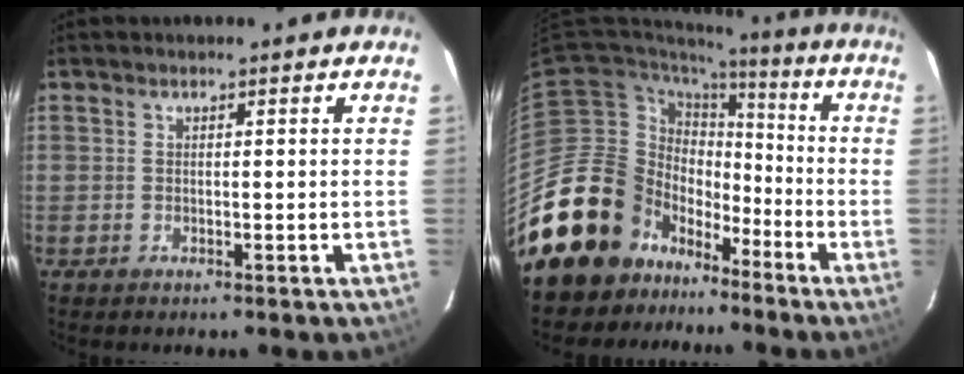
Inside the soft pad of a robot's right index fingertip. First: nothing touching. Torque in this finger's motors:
{"motor_torque": [0.02, -0.42, 0.07, -0.21]}